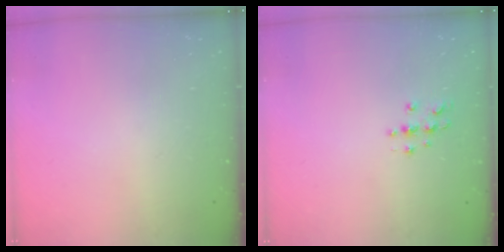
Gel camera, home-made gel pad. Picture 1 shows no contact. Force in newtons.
{"total": 4.5, "press": 4.4, "slide": 0.5}